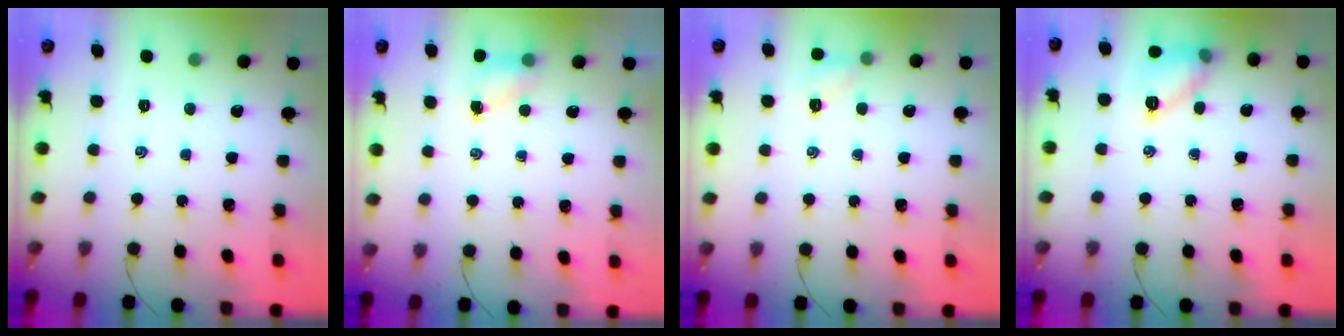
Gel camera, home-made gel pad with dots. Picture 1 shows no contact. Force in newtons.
{"total": 4.0, "press": 3.9, "slide": 1.0}
{"total": 4.2, "press": 4.0, "slide": 1.3}
{"total": 10.5, "press": 10.5, "slide": 0.4}